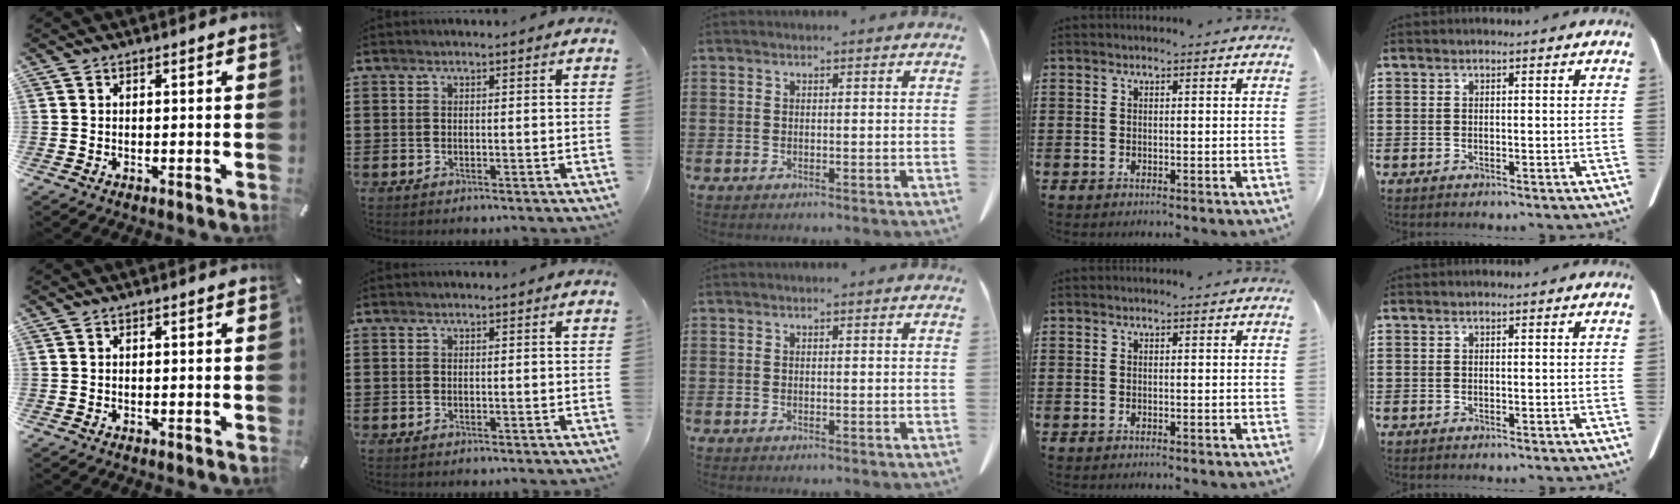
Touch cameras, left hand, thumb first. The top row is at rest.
{}